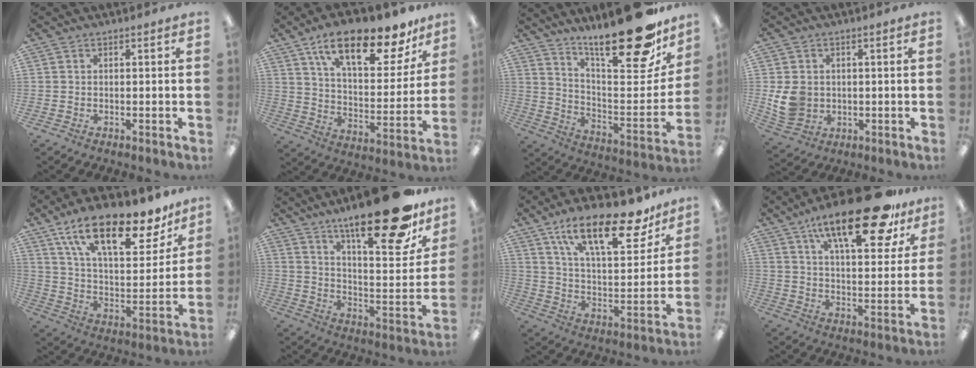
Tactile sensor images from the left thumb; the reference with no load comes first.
{"total": 20.2, "force": [13.7, 7.7, 12.7], "torque": [-0.197, -0.078, 0.228]}
{"total": 25.5, "force": [19.6, 6.9, 14.8], "torque": [-0.195, -0.142, 0.317]}
{"total": 7.4, "force": [0.2, 6.5, 3.6], "torque": [-0.081, 0.006, 0.006]}
{"total": 22.8, "force": [15.3, 9.0, 14.3], "torque": [-0.225, -0.090, 0.258]}
{"total": 25.8, "force": [19.0, 6.8, 16.1], "torque": [-0.230, -0.128, 0.302]}
{"total": 23.5, "force": [15.5, 8.9, 15.4], "torque": [-0.231, -0.090, 0.257]}
{"total": 22.7, "force": [14.6, 7.5, 15.6], "torque": [-0.237, -0.077, 0.235]}